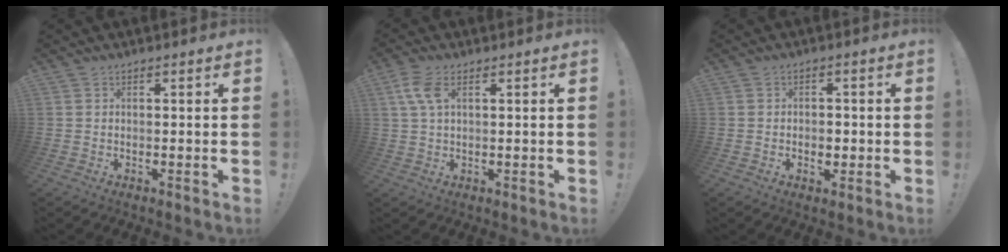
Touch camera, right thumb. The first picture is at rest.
{"total": 5.9, "force": [1.8, 2.8, 4.9], "torque": [-0.103, 0.005, 0.034]}
{"total": 2.9, "force": [-0.9, 2.4, 1.5], "torque": [-0.001, -0.008, -0.021]}